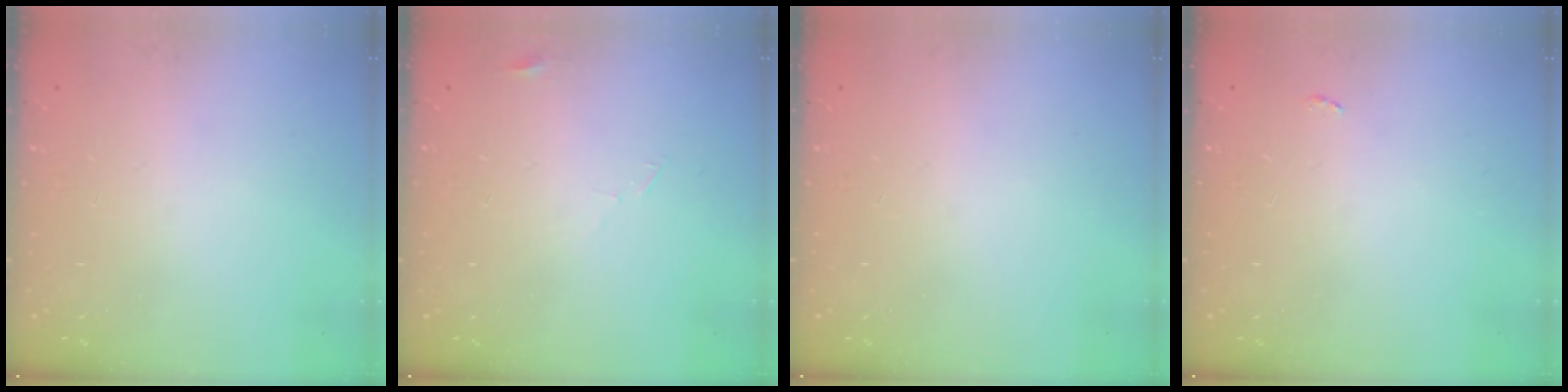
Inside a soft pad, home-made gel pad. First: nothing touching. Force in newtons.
{"total": 2.8, "press": 2.8, "slide": 0.2}
{"total": 9.6, "press": 2.1, "slide": 9.4}
{"total": 2.0, "press": 2.0, "slide": 0.3}